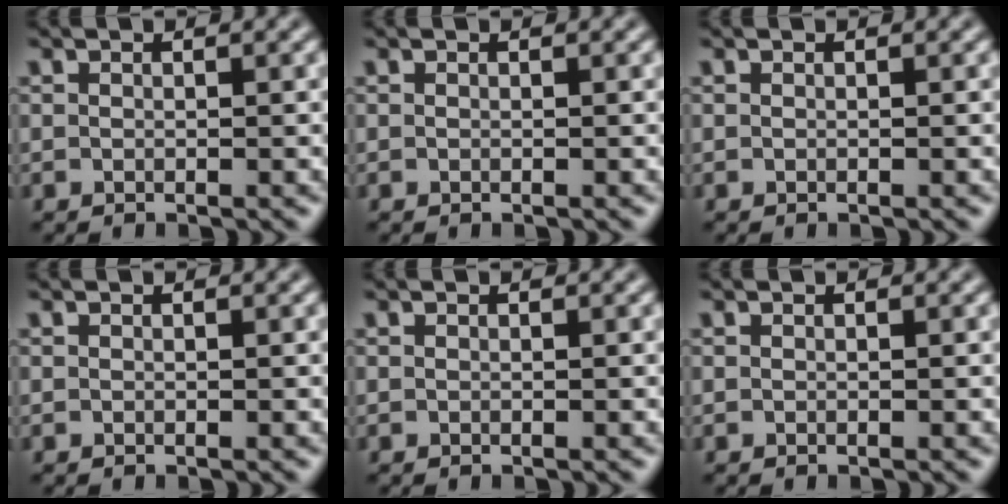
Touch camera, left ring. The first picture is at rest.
{"total": 0.0}
{"total": 0.0}
{"total": 0.0}
{"total": 0.0}
{"total": 0.0}